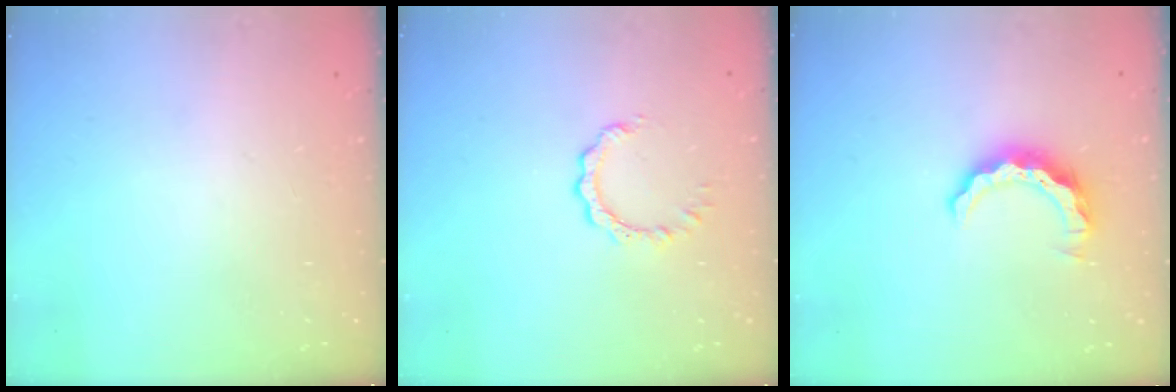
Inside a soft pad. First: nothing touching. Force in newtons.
{"total": 3.2, "press": 3.2, "slide": 0.1}
{"total": 8.4, "press": 8.3, "slide": 1.0}